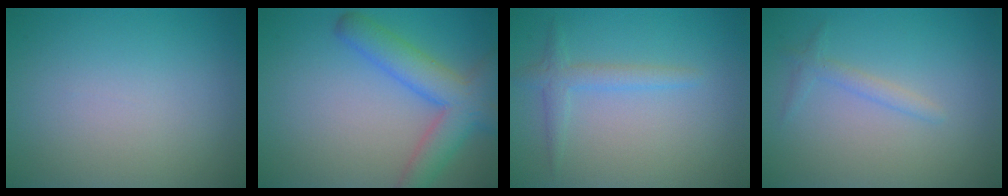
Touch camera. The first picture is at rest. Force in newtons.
{"total": 4.5, "press": 4.5, "slide": 0.3}
{"total": 1.9, "press": 1.9, "slide": 0.1}
{"total": 1.3, "press": 1.3, "slide": 0.0}